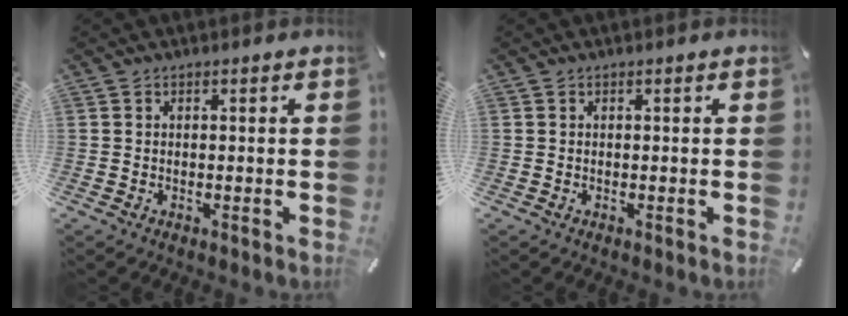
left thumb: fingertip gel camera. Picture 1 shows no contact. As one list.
[{"total": 0.0}]